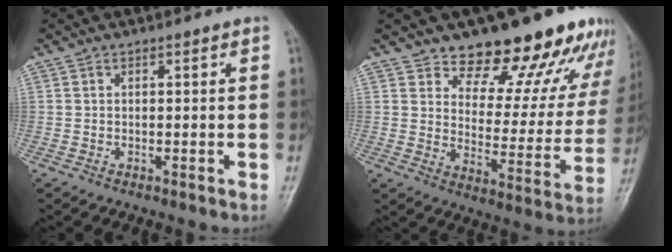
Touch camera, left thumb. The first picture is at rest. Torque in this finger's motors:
{"motor_torque": [1.02, 1.26, 1.51, -1.26, 0.02]}